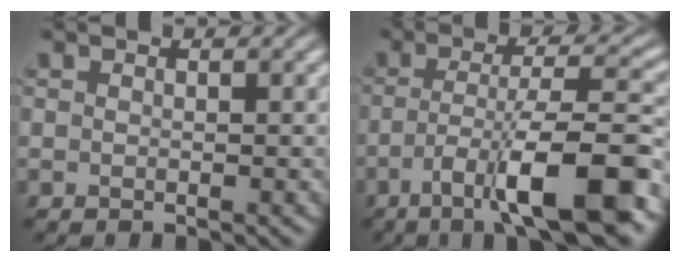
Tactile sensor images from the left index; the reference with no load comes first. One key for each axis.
{"total": 10.6, "fx": -4.8, "fy": 2.3, "fz": 9.1, "tx": -0.144, "ty": 0.006, "tz": -0.084}